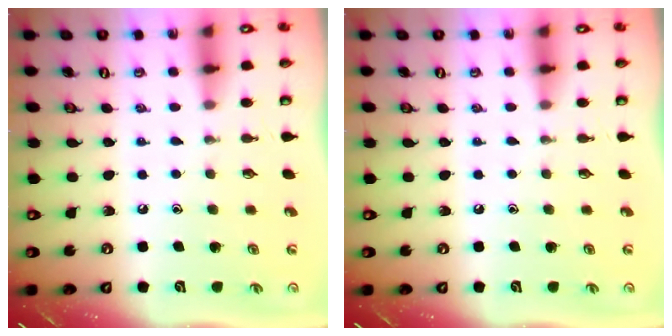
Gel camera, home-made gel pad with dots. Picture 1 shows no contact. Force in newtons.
{"total": 0.0}